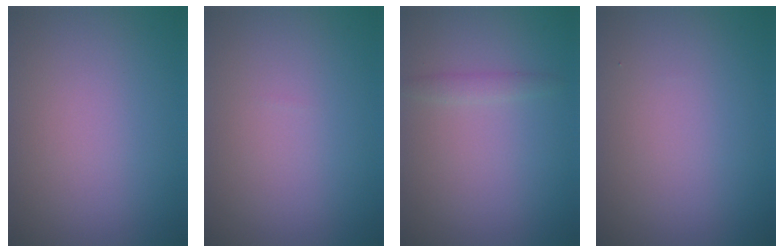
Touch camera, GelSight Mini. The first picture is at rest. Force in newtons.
{"total": 0.0}
{"total": 1.1, "press": 1.1, "slide": 0.0}
{"total": 0.0}